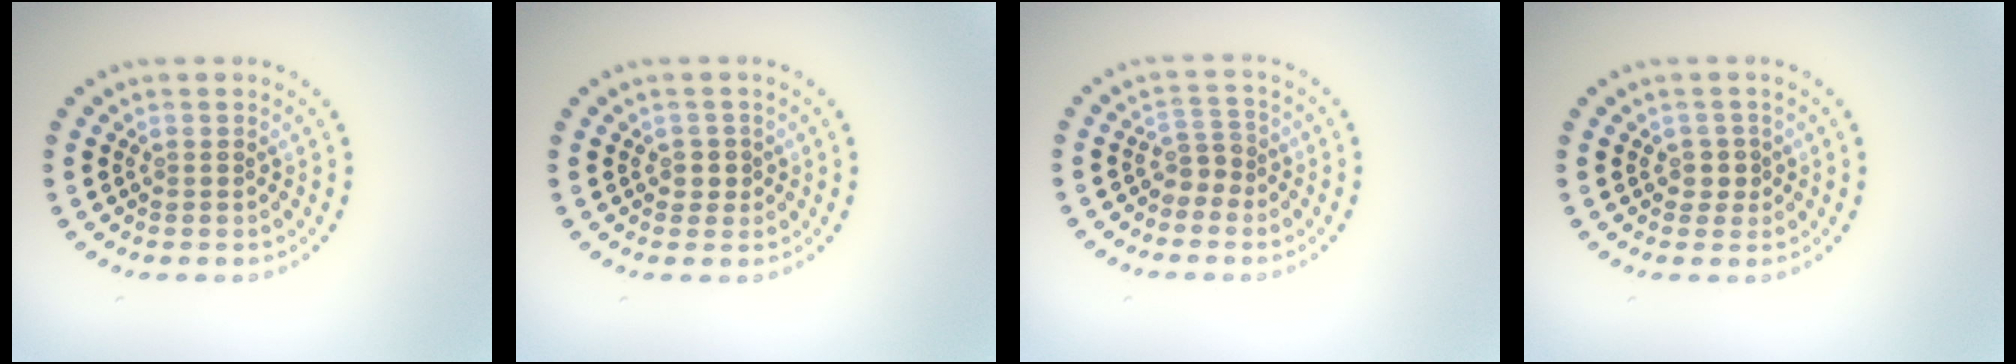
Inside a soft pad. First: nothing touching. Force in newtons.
{"total": 1.2, "press": 1.1, "slide": 0.6}
{"total": 1.9, "press": 1.4, "slide": 1.3}
{"total": 1.4, "press": 1.1, "slide": 0.8}